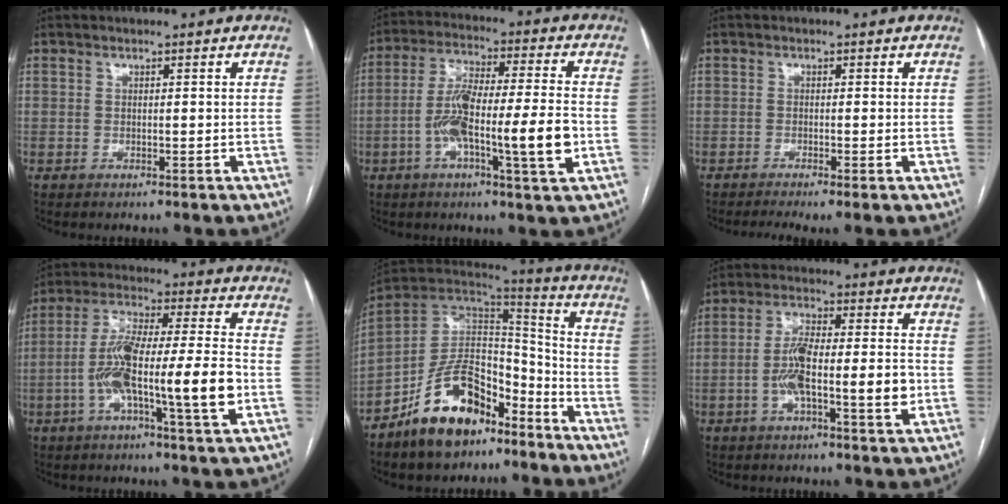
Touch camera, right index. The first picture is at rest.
{"total": 13.9, "force": [-3.5, 1.3, 13.4], "torque": [-0.241, 0.006, -0.063]}
{"total": 3.7, "force": [-2.7, 0.0, 2.5], "torque": [-0.035, -0.006, -0.044]}
{"total": 15.9, "force": [-3.9, 1.2, 15.4], "torque": [-0.279, 0.008, -0.070]}
{"total": 16.7, "force": [-10.7, 8.5, 9.7], "torque": [-0.171, 0.034, -0.186]}
{"total": 10.7, "force": [-2.2, 2.1, 10.2], "torque": [-0.183, 0.014, -0.038]}